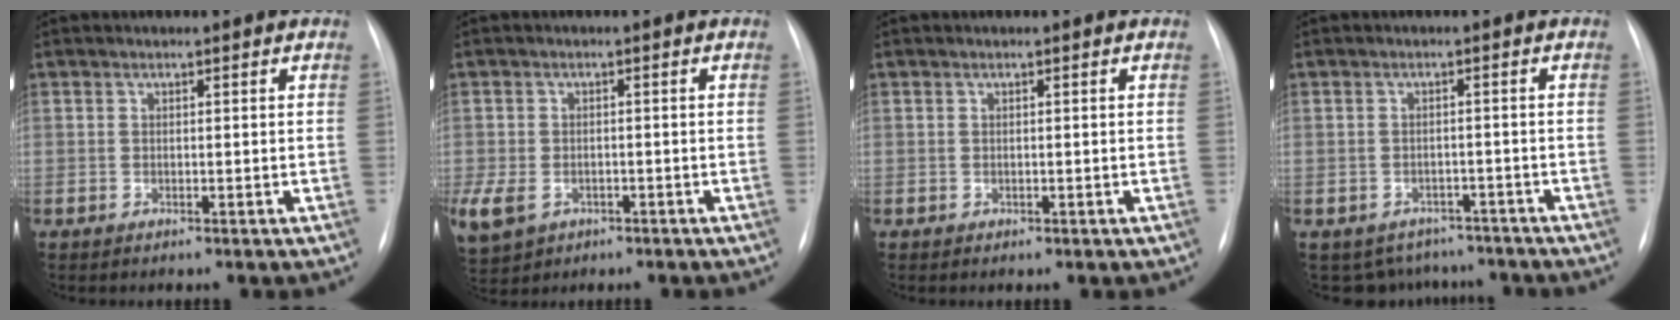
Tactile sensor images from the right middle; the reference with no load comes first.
{"total": 12.2, "force": [-5.3, 9.3, 5.9], "torque": [-0.176, -0.006, -0.077]}
{"total": 0.0}
{"total": 4.0, "force": [-3.6, 1.6, -0.6], "torque": [0.007, 0.011, -0.053]}